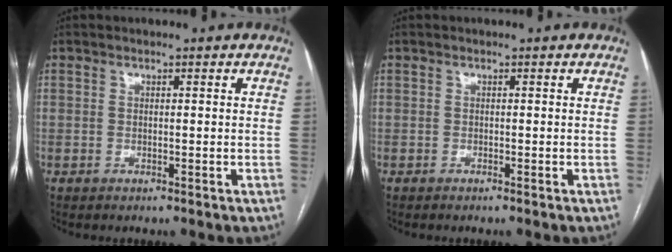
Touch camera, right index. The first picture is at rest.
{"total": 0.0}